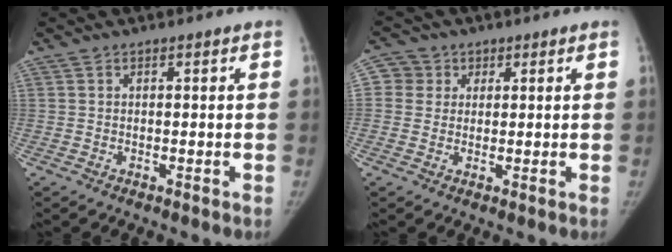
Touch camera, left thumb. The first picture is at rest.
{"total": 3.9, "force": [1.2, 3.7, 0.1], "torque": [0.019, 0.002, 0.018]}